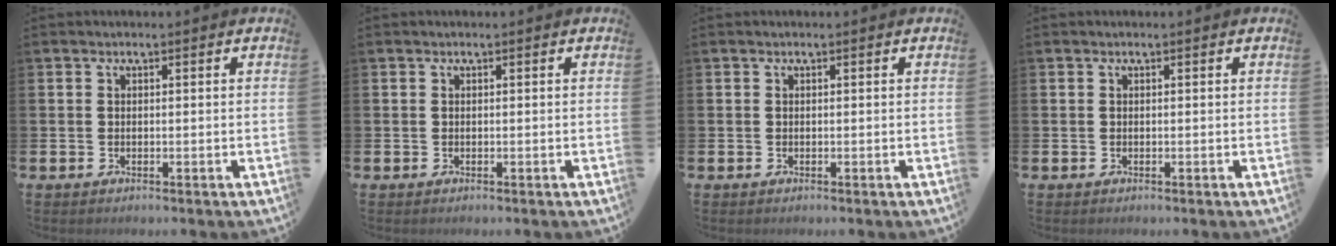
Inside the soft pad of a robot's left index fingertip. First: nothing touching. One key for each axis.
{"total": 0.0}
{"total": 0.0}
{"total": 0.0}